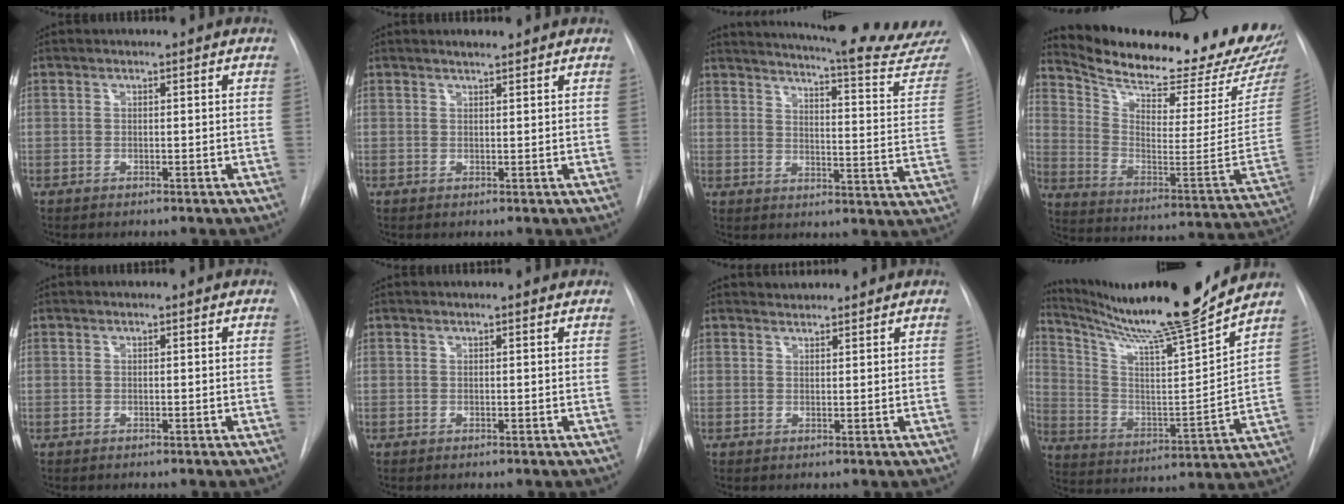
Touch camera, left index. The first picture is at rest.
{"total": 1.7, "force": [1.5, 0.1, 0.6], "torque": [-0.014, 0.007, 0.027]}
{"total": 24.5, "force": [23.0, 0.5, 8.5], "torque": [-0.121, -0.109, 0.269]}
{"total": 27.9, "force": [25.3, 2.4, 11.6], "torque": [-0.195, -0.110, 0.349]}
{"total": 0.0}
{"total": 2.3, "force": [2.2, 0.4, 0.7], "torque": [-0.012, 0.011, 0.019]}
{"total": 2.4, "force": [2.4, 0.4, -0.2], "torque": [-0.004, 0.019, 0.038]}
{"total": 19.4, "force": [17.2, -1.8, 8.8], "torque": [-0.159, -0.046, 0.278]}